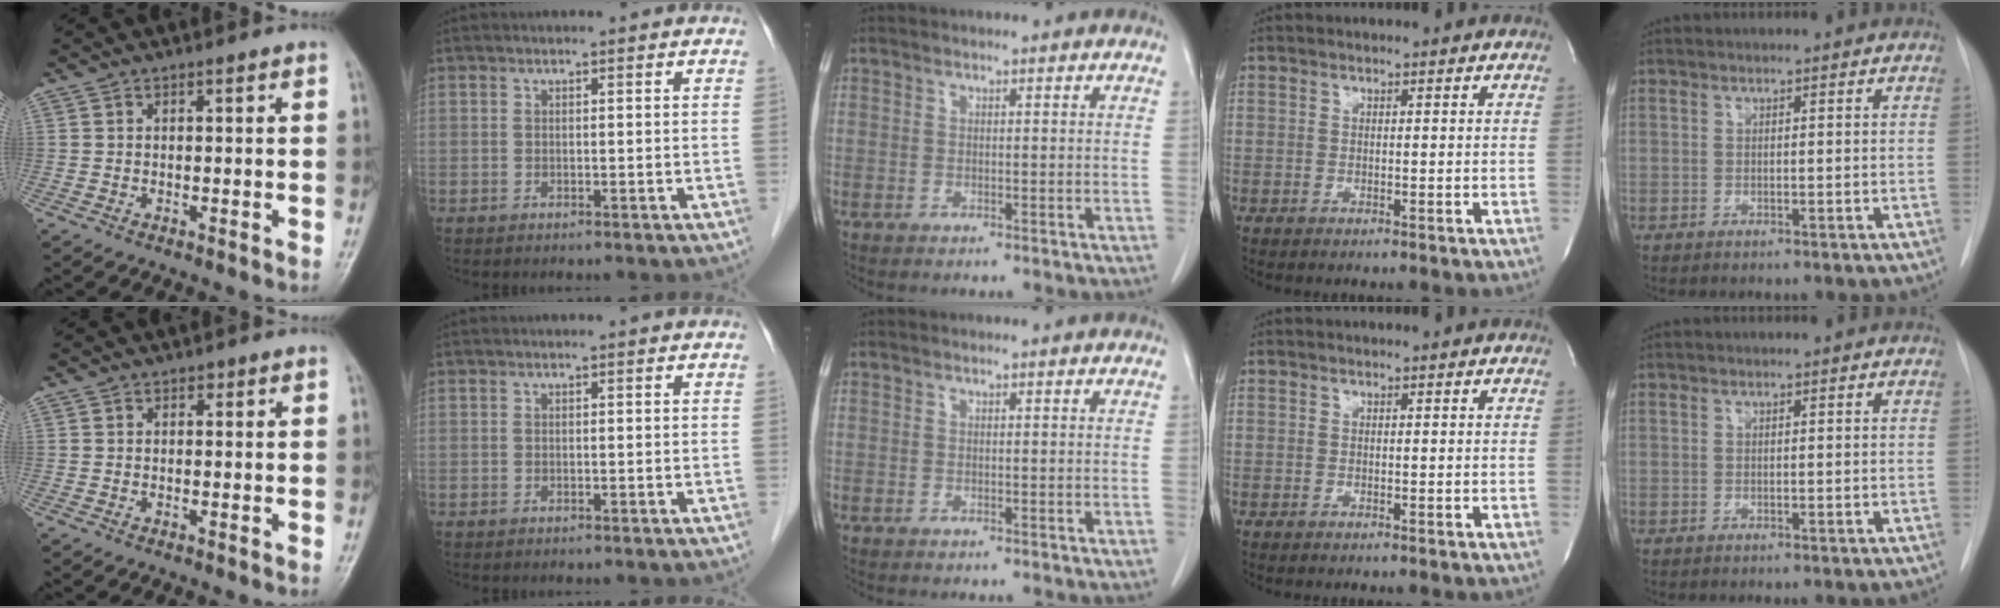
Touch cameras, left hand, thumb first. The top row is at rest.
{"thumb": {"total": 0.6, "force": [0.3, 0.4, 0.2], "torque": [0.004, 0.000, 0.002]}}